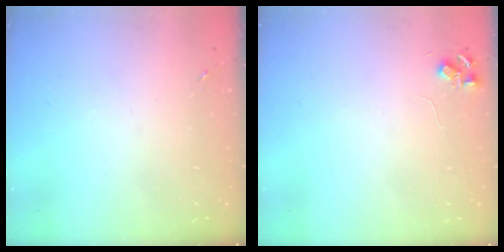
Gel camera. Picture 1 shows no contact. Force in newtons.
{"total": 5.8, "press": 5.8, "slide": 0.8}